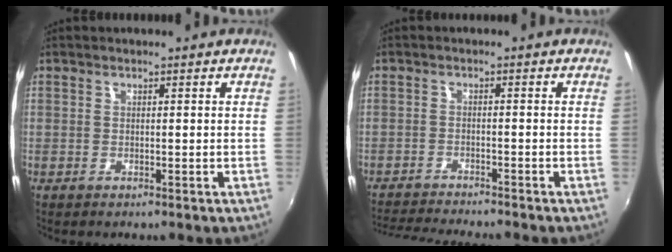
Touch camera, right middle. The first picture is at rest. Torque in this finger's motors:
{"motor_torque": [0.95, -1.14, 0.09, 0.05]}